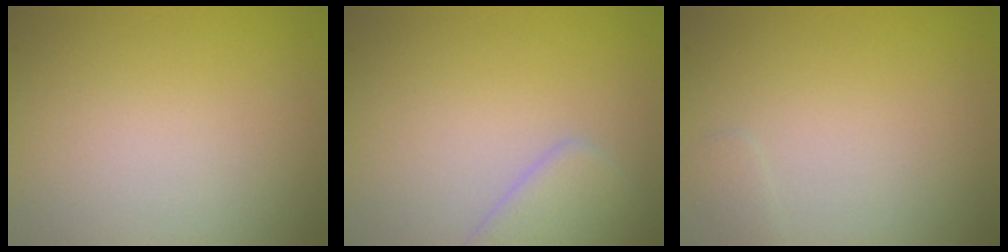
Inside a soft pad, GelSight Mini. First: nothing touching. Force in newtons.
{"total": 2.8, "press": 2.8, "slide": 0.3}
{"total": 0.6, "press": 0.6, "slide": 0.0}